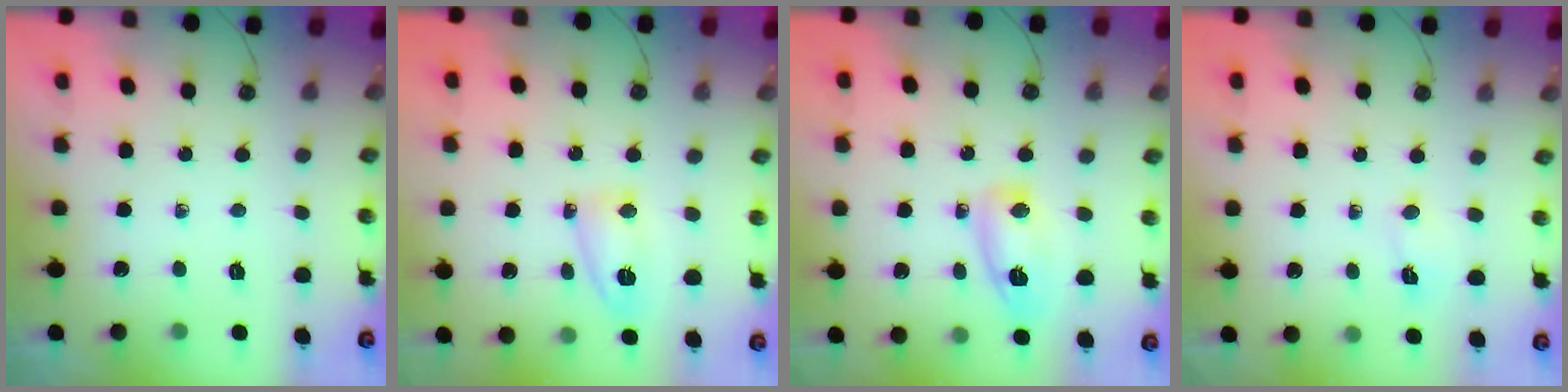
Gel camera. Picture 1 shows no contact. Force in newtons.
{"total": 9.1, "press": 6.2, "slide": 6.6}
{"total": 7.7, "press": 7.7, "slide": 0.8}
{"total": 2.3, "press": 2.3, "slide": 0.5}